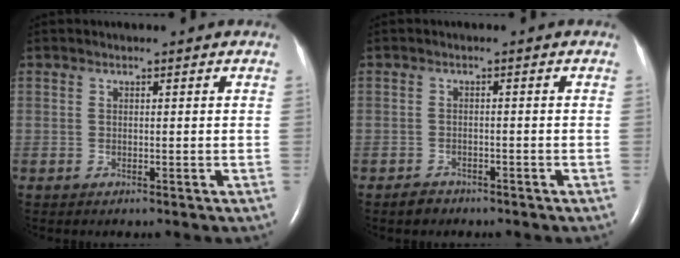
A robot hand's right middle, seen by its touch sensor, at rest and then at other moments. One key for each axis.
{"total": 1.8, "fx": -1.5, "fy": 1.0, "fz": 0.2, "tx": -0.011, "ty": 0.002, "tz": -0.023}